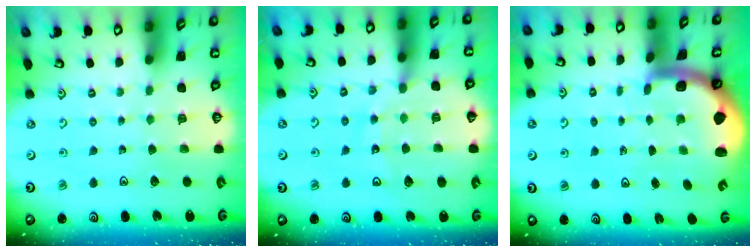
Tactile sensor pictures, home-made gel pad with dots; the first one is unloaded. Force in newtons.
{"total": 13.0, "press": 12.9, "slide": 1.5}
{"total": 2.3, "press": 2.3, "slide": 0.5}